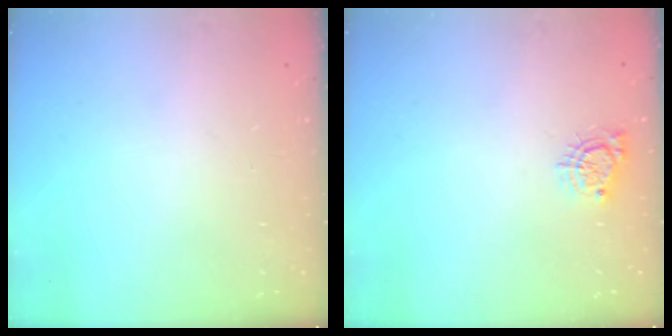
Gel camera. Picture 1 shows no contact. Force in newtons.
{"total": 5.5, "press": 5.5, "slide": 0.4}